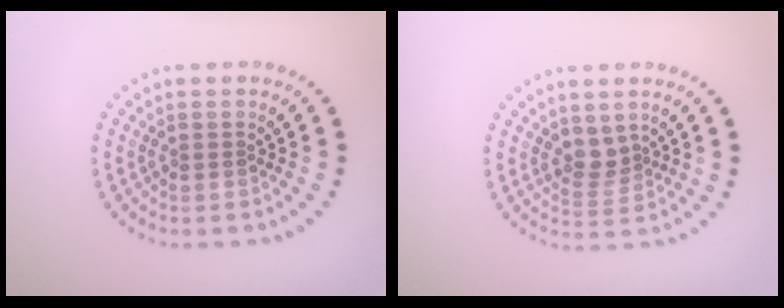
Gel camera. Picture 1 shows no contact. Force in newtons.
{"total": 2.1, "press": 1.6, "slide": 1.4}